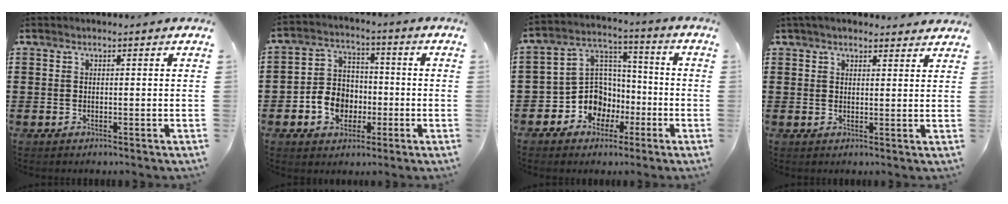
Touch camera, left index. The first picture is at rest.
{"total": 6.9, "force": [-2.4, 5.8, 2.8], "torque": [-0.074, 0.019, -0.046]}
{"total": 9.4, "force": [-3.6, 8.4, 2.4], "torque": [-0.085, 0.011, -0.064]}
{"total": 2.8, "force": [2.5, 0.8, 1.0], "torque": [-0.025, 0.002, 0.048]}